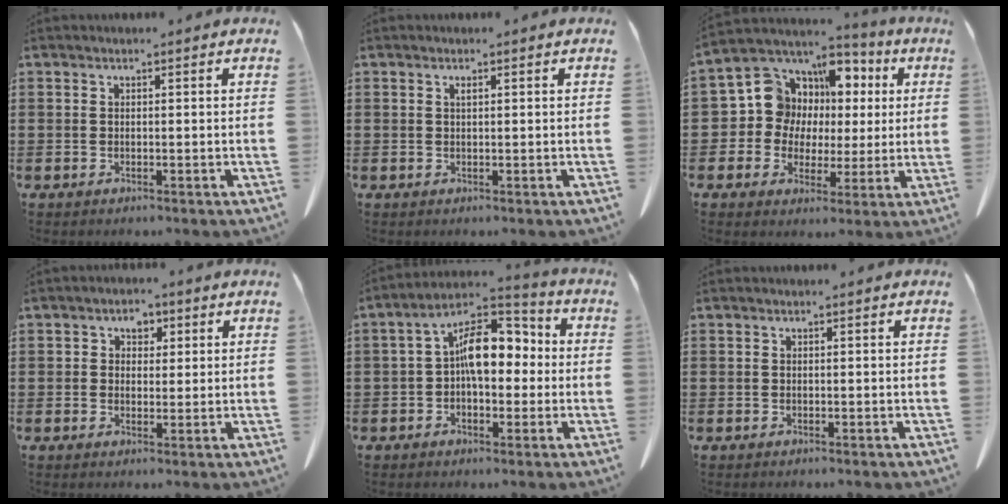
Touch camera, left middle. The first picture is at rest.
{"total": 0.7, "force": [0.3, 0.1, 0.6], "torque": [-0.013, -0.001, 0.007]}
{"total": 9.9, "force": [1.9, 9.3, 2.7], "torque": [-0.106, -0.010, 0.041]}
{"total": 2.4, "force": [0.7, 2.1, 0.9], "torque": [-0.020, 0.007, 0.008]}
{"total": 10.1, "force": [0.6, 5.8, 8.3], "torque": [-0.150, 0.015, 0.010]}
{"total": 0.0}